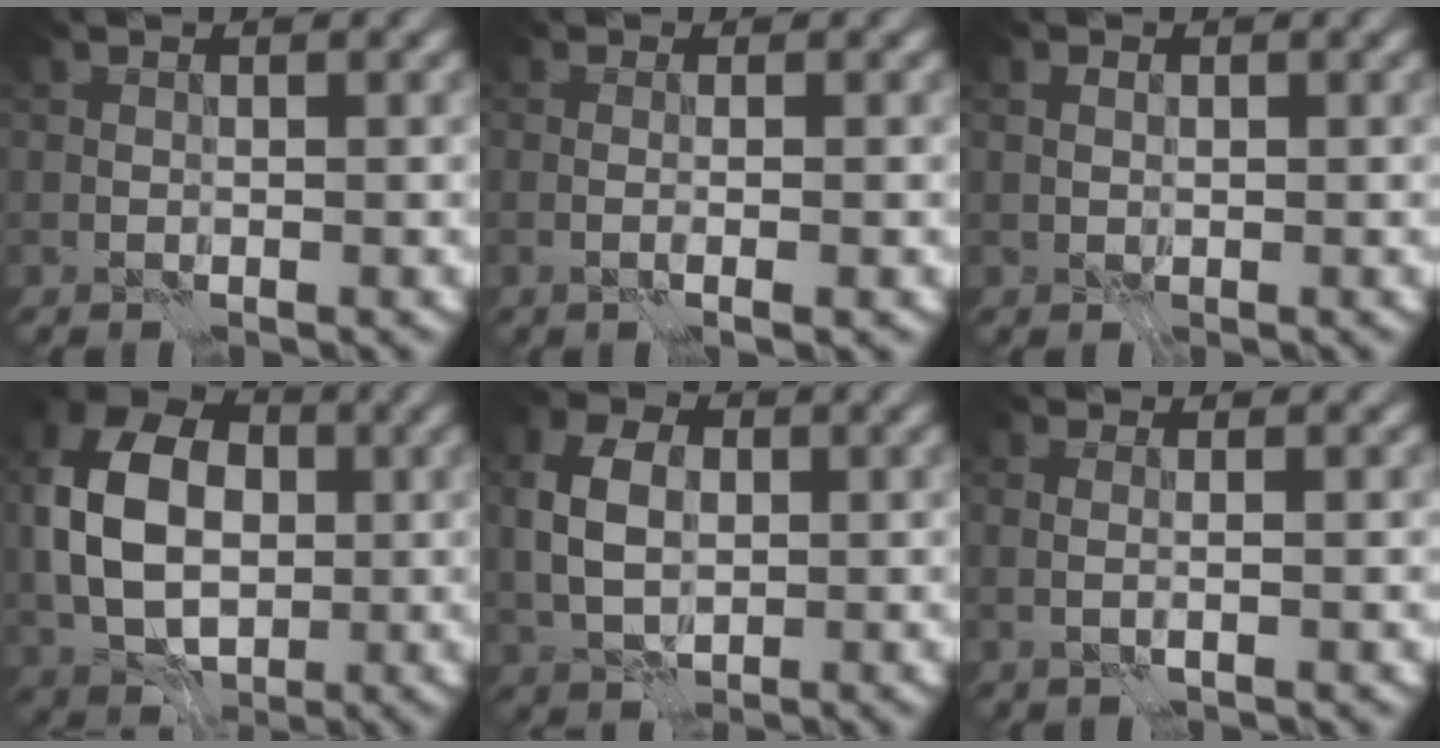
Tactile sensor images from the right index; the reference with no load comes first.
{"total": 1.8, "force": [-0.3, 0.3, 1.8], "torque": [-0.022, -0.002, -0.009]}
{"total": 0.7, "force": [0.2, 0.6, 0.1], "torque": [0.000, -0.001, 0.005]}
{"total": 10.1, "force": [0.1, 7.3, 7.0], "torque": [-0.145, 0.011, -0.009]}
{"total": 5.0, "force": [0.4, 3.6, 3.4], "torque": [-0.071, 0.005, 0.004]}
{"total": 1.0, "force": [0.0, 0.1, 1.0], "torque": [-0.019, -0.001, -0.005]}